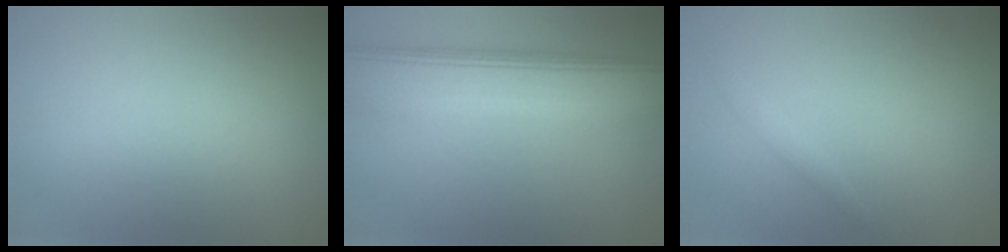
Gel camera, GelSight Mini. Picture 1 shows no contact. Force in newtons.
{"total": 9.2, "press": 9.2, "slide": 0.5}
{"total": 0.7, "press": 0.7, "slide": 0.0}